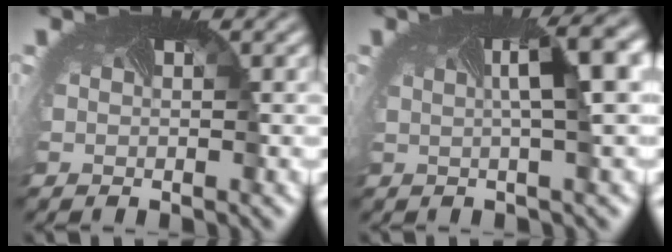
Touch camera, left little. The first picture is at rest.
{"total": 6.7, "force": [1.6, 1.4, 6.4], "torque": [-0.073, 0.019, 0.021]}